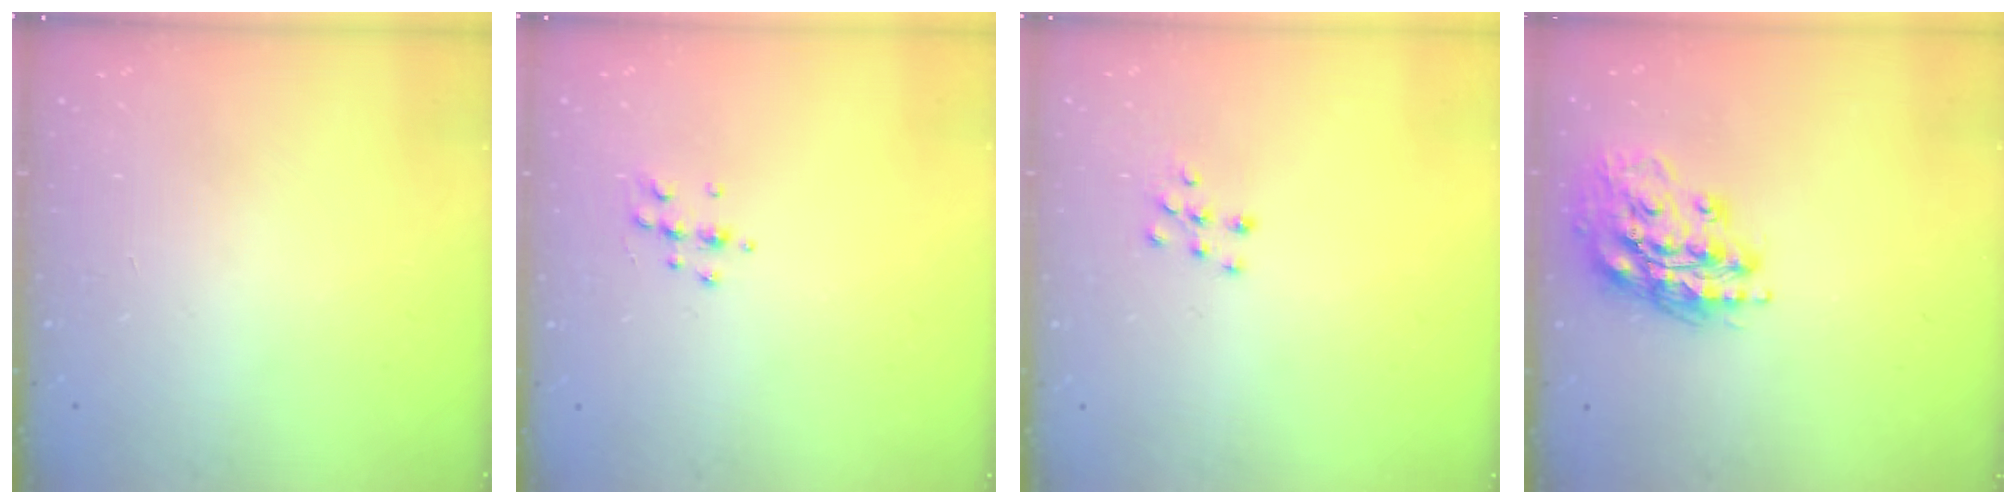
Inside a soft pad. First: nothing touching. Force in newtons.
{"total": 6.3, "press": 6.2, "slide": 1.0}
{"total": 6.8, "press": 6.8, "slide": 0.4}
{"total": 15.9, "press": 15.7, "slide": 2.2}